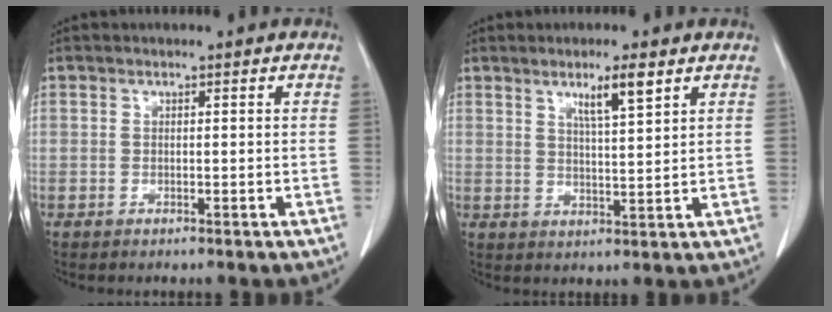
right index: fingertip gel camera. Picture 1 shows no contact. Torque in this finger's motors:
{"motor_torque": [0.42, 0.42, 0.14, 0.07]}